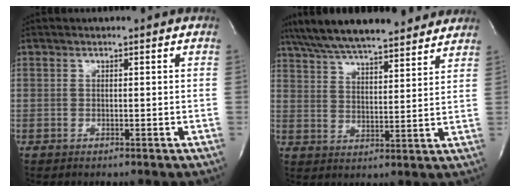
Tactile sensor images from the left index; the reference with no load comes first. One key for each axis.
{"total": 20.1, "fx": 17.3, "fy": 3.6, "fz": 9.6, "tx": -0.164, "ty": 0.040, "tz": 0.258}